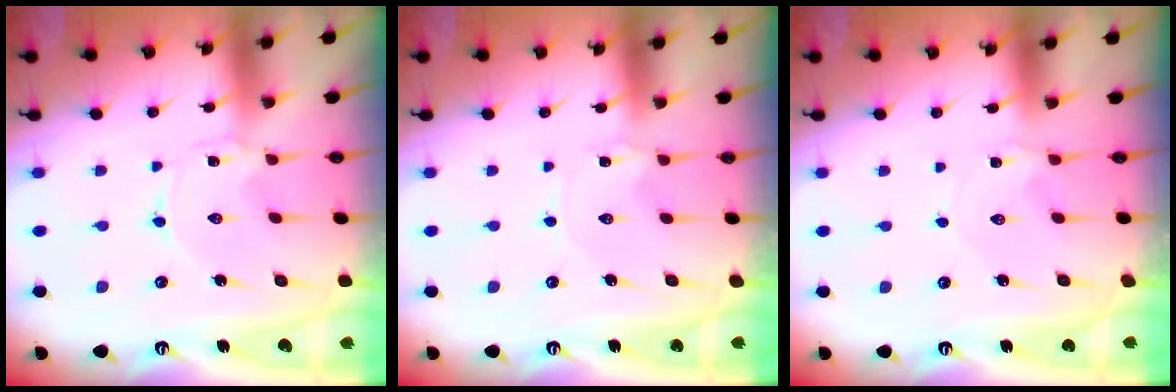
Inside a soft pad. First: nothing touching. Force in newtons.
{"total": 1.6, "press": 1.6, "slide": 0.3}
{"total": 0.9, "press": 0.8, "slide": 0.2}